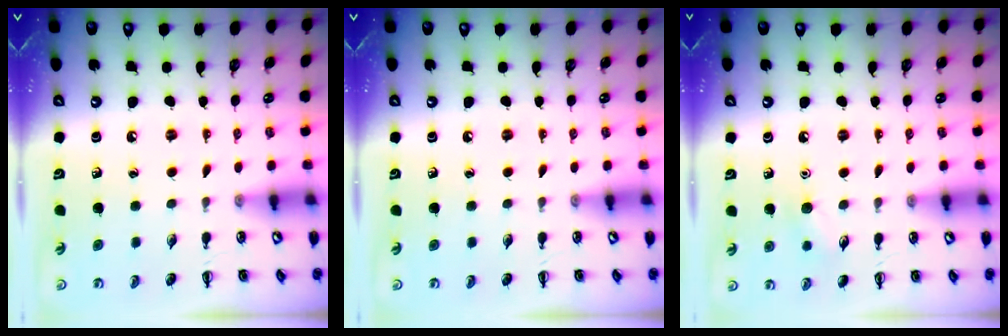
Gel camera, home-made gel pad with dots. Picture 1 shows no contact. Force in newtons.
{"total": 0.0}
{"total": 5.8, "press": 5.7, "slide": 1.3}